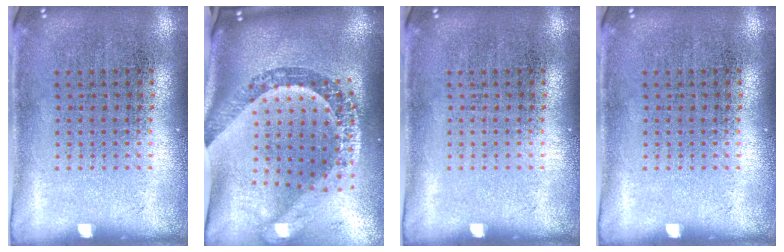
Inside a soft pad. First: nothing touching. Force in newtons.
{"total": 3.6, "press": 2.6, "slide": 2.5}
{"total": 0.0}
{"total": 0.0}